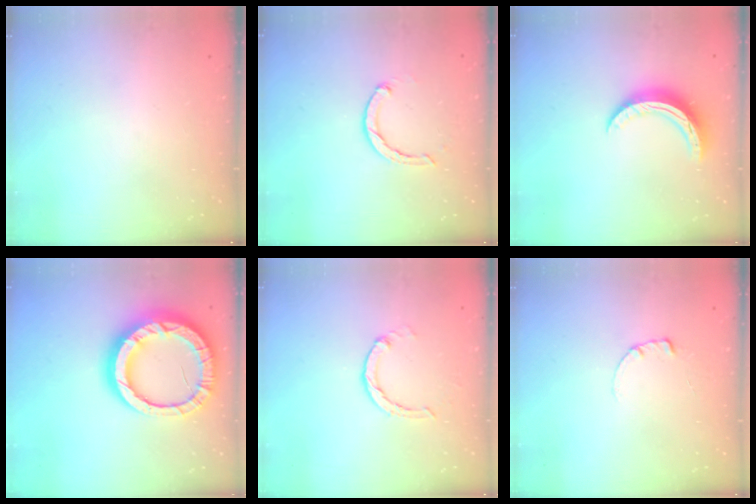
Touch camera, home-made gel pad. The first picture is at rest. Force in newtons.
{"total": 2.4, "press": 2.4, "slide": 0.1}
{"total": 9.9, "press": 9.9, "slide": 0.5}
{"total": 21.0, "press": 20.9, "slide": 2.2}
{"total": 2.0, "press": 2.0, "slide": 0.2}
{"total": 0.6, "press": 0.6, "slide": 0.1}